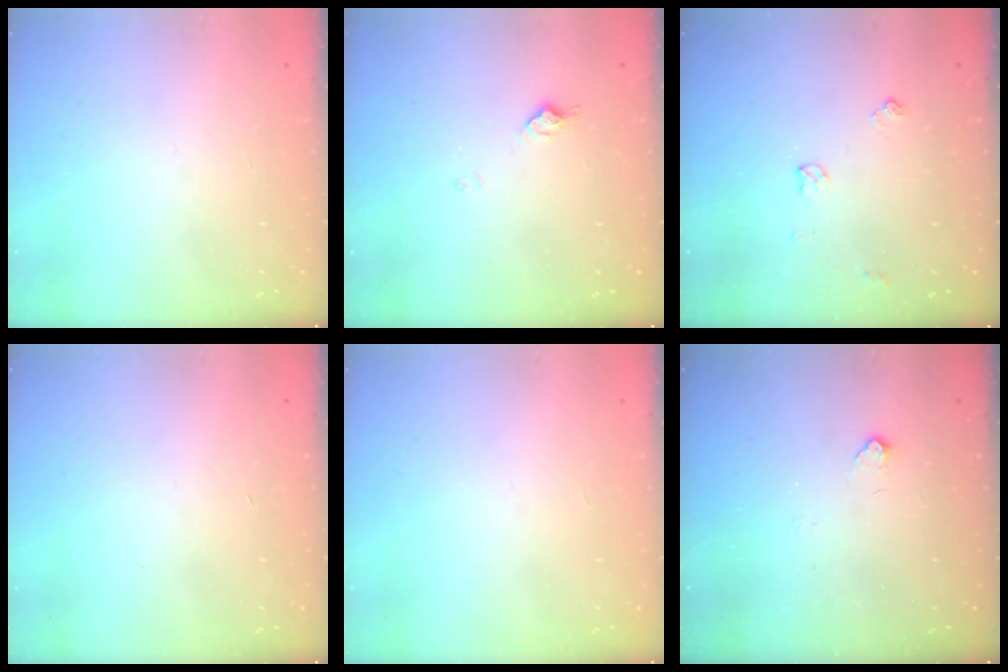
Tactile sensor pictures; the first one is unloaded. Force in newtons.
{"total": 6.3, "press": 6.3, "slide": 0.7}
{"total": 6.4, "press": 6.3, "slide": 0.8}
{"total": 0.0}
{"total": 0.0}
{"total": 3.9, "press": 3.9, "slide": 0.5}